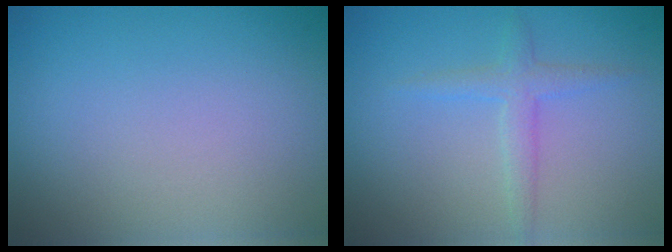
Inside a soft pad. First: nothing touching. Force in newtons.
{"total": 1.9, "press": 1.9, "slide": 0.2}